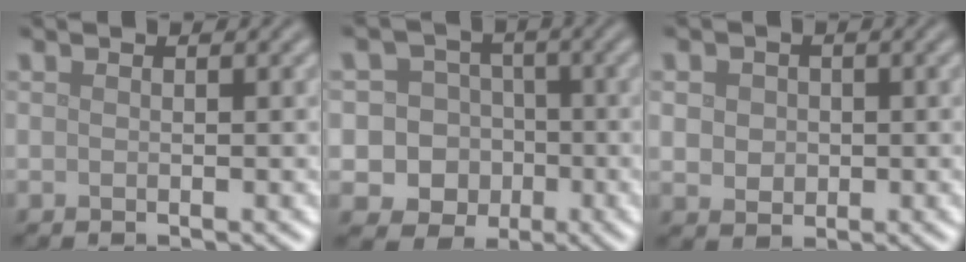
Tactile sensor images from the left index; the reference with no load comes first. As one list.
[{"total": 9.5, "force": [-2.2, 8.9, 2.6], "torque": [-0.038, 0.003, -0.066]}, {"total": 3.1, "force": [0.5, 2.7, 1.5], "torque": [-0.027, 0.008, 0.002]}]